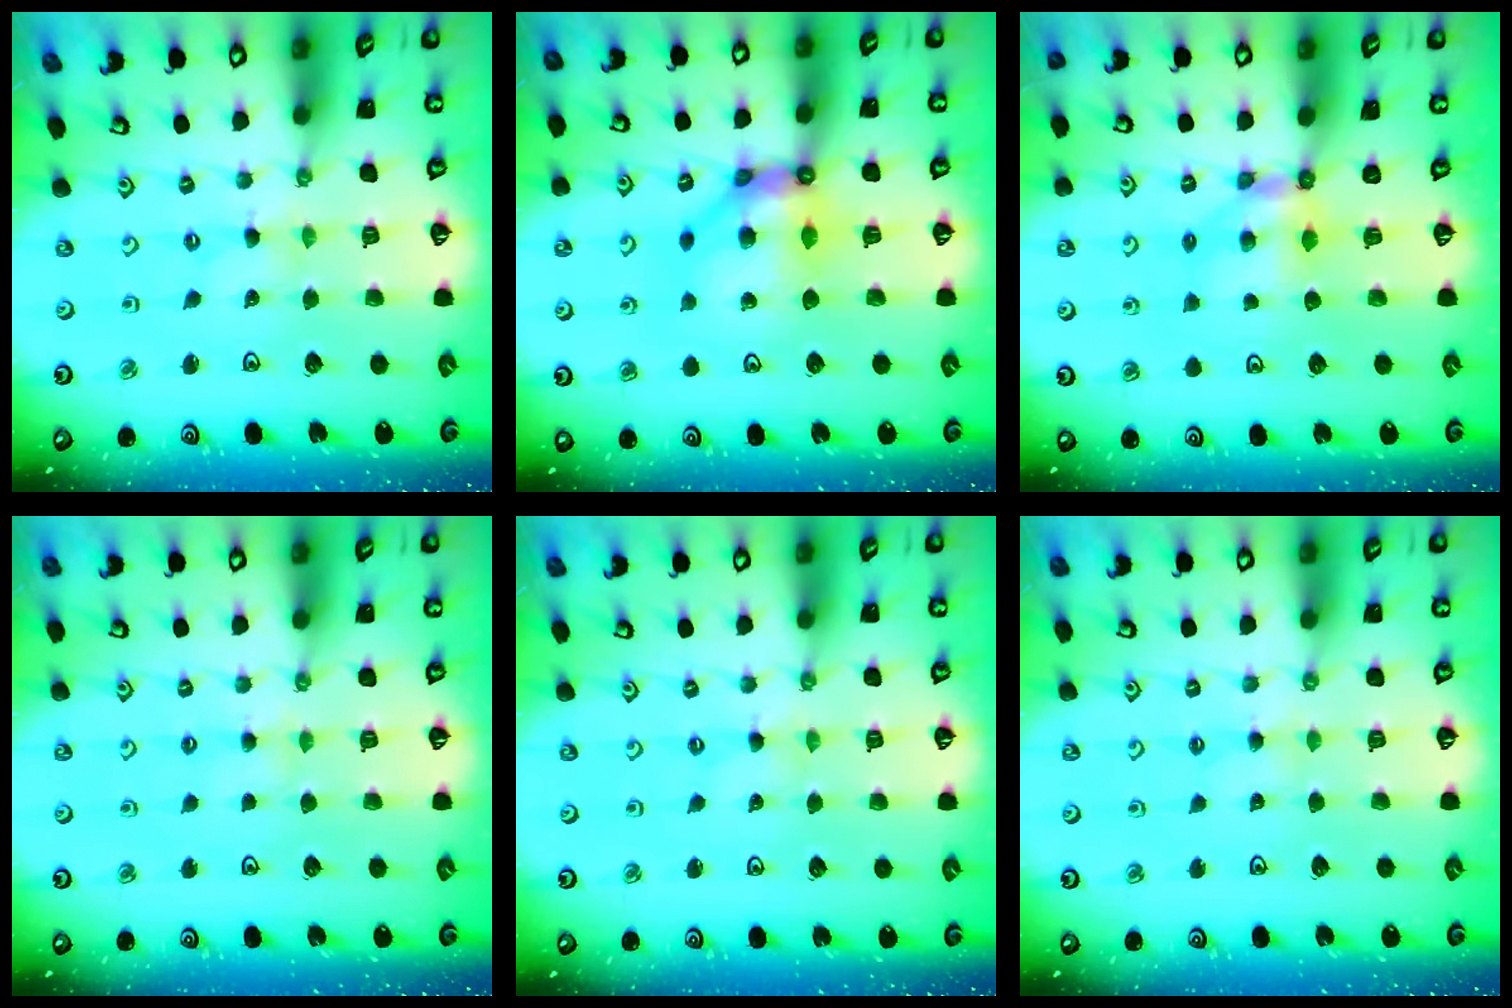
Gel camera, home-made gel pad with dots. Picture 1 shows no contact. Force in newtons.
{"total": 11.1, "press": 11.0, "slide": 1.1}
{"total": 5.9, "press": 5.9, "slide": 0.4}
{"total": 2.3, "press": 2.3, "slide": 0.3}
{"total": 0.0}
{"total": 2.5, "press": 2.5, "slide": 0.2}